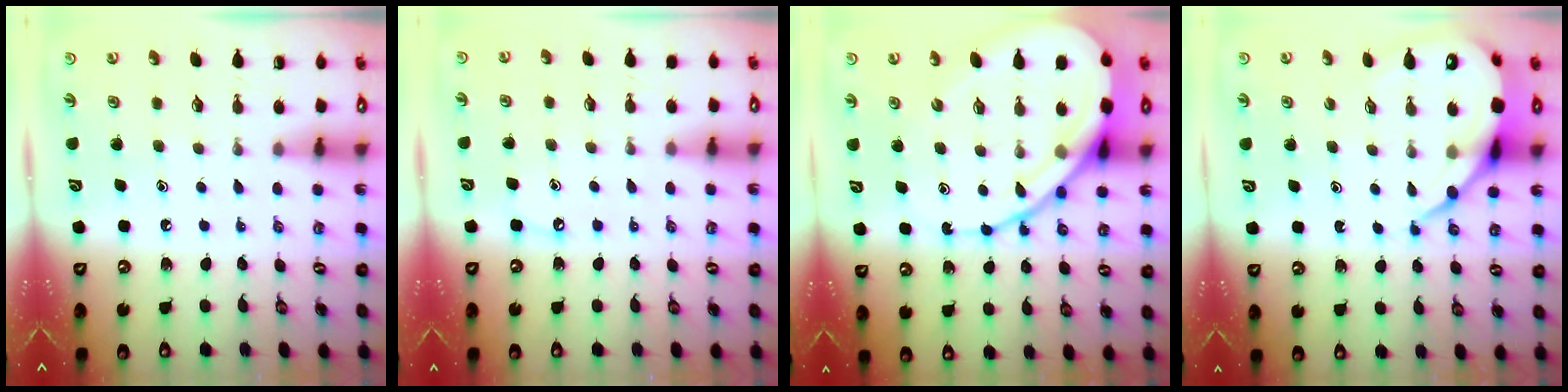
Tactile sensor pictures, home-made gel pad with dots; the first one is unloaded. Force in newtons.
{"total": 3.1, "press": 3.0, "slide": 0.4}
{"total": 18.7, "press": 18.6, "slide": 2.1}
{"total": 10.9, "press": 10.9, "slide": 1.3}